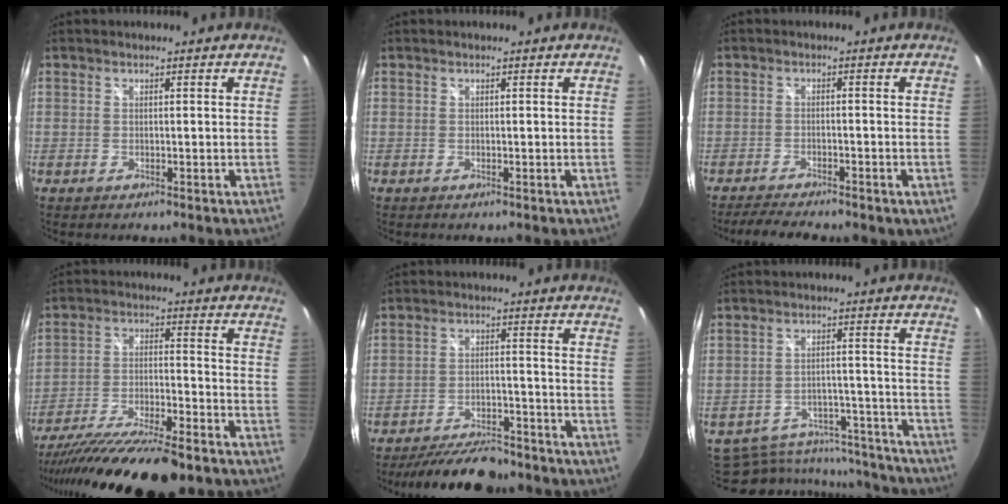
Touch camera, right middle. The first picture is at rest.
{"total": 0.0}
{"total": 7.3, "force": [-5.8, 1.9, 4.0], "torque": [-0.086, -0.013, -0.091]}
{"total": 20.1, "force": [-16.5, 2.9, 11.0], "torque": [-0.210, -0.058, -0.271]}
{"total": 14.0, "force": [-12.2, 4.1, 5.7], "torque": [-0.121, -0.002, -0.173]}
{"total": 17.9, "force": [-15.9, 6.9, 4.7], "torque": [-0.093, 0.026, -0.189]}